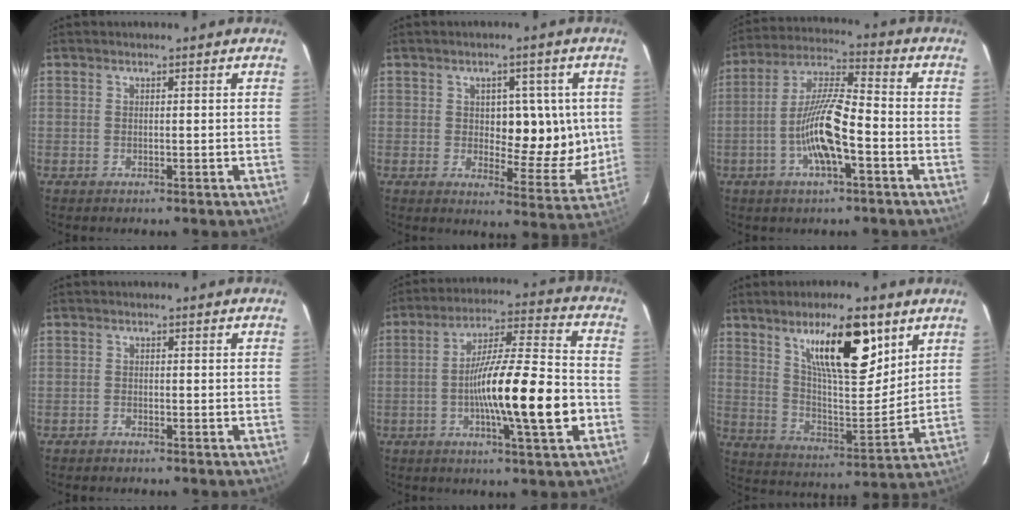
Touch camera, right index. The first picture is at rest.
{"total": 10.2, "force": [1.1, 5.3, 8.6], "torque": [-0.091, 0.007, 0.026]}
{"total": 11.5, "force": [-3.5, 2.0, 10.8], "torque": [-0.212, 0.008, -0.065]}
{"total": 0.5, "force": [-0.5, 0.2, 0.0], "torque": [-0.005, 0.000, -0.009]}
{"total": 16.3, "force": [-3.9, 0.8, 15.8], "torque": [-0.262, -0.001, -0.066]}
{"total": 15.7, "force": [8.4, 3.7, 12.7], "torque": [-0.207, -0.001, 0.151]}